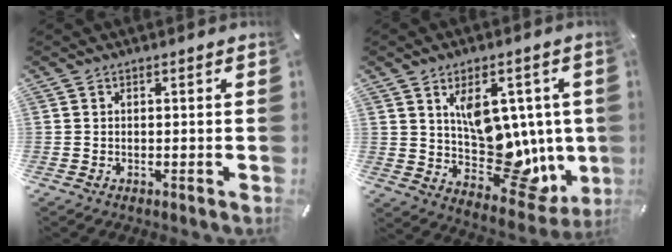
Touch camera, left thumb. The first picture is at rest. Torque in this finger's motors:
{"motor_torque": [2.47, 2.53, 1.06, 0.78, 0.12]}